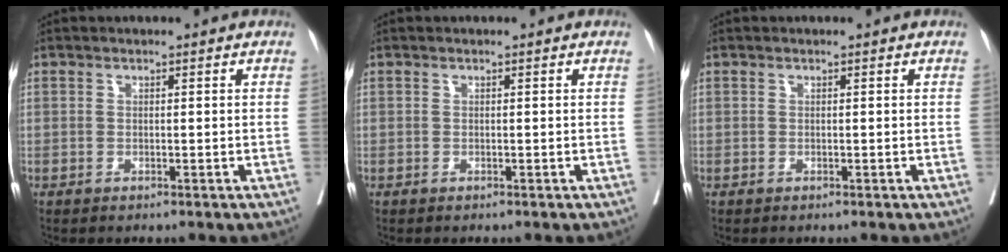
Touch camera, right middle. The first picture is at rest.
{"total": 0.0}
{"total": 0.0}